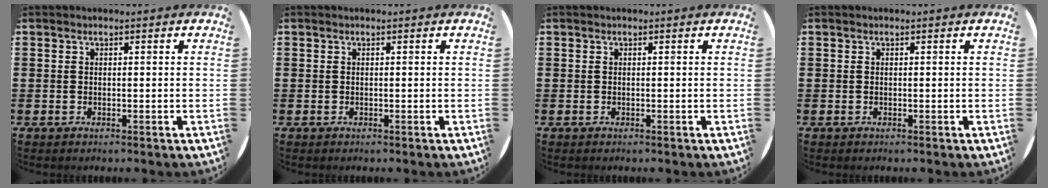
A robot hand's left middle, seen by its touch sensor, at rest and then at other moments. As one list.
[{"total": 0.0}, {"total": 0.0}, {"total": 0.0}]